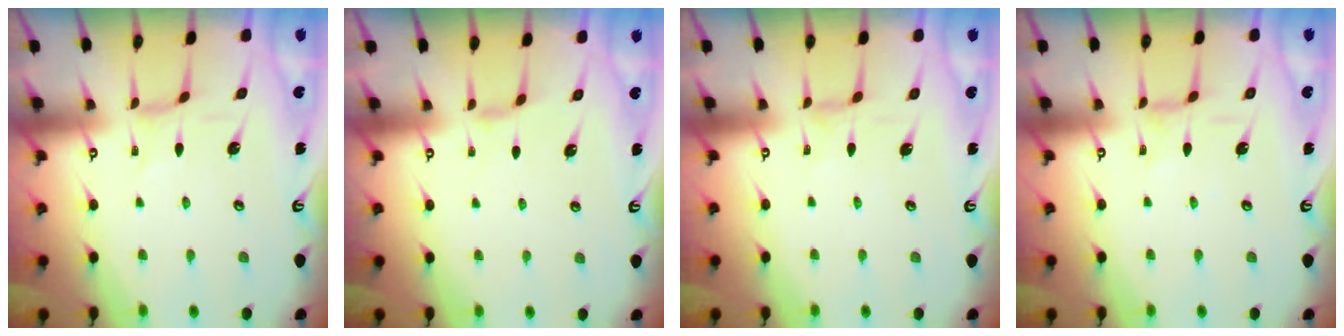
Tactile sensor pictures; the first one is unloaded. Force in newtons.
{"total": 2.3, "press": 2.2, "slide": 0.5}
{"total": 1.4, "press": 1.4, "slide": 0.2}
{"total": 1.9, "press": 1.9, "slide": 0.3}